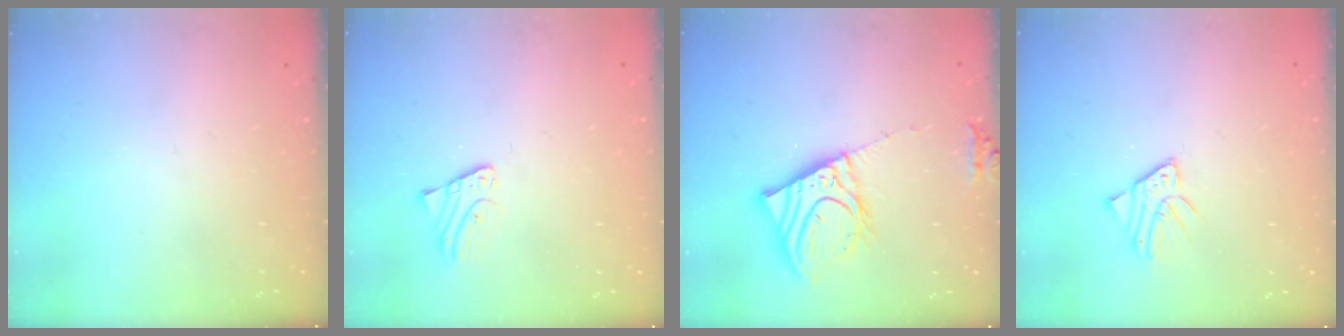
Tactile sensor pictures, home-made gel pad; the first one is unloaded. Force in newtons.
{"total": 1.3, "press": 1.3, "slide": 0.1}
{"total": 13.5, "press": 13.3, "slide": 2.4}
{"total": 3.3, "press": 3.3, "slide": 0.4}